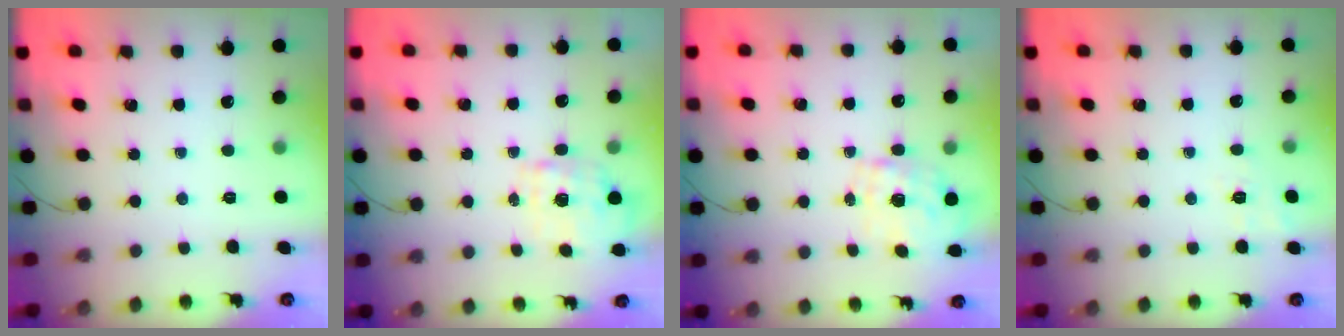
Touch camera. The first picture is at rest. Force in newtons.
{"total": 1.9, "press": 1.8, "slide": 0.6}
{"total": 1.6, "press": 1.4, "slide": 0.8}
{"total": 2.0, "press": 0.9, "slide": 1.8}